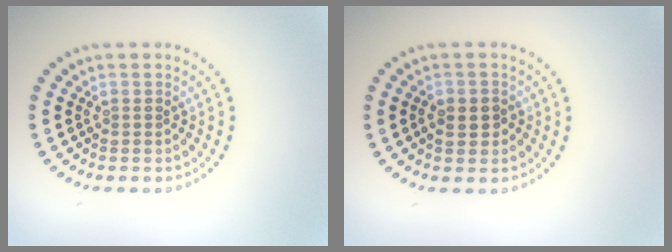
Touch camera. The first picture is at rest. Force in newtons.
{"total": 2.1, "press": 2.1, "slide": 0.4}